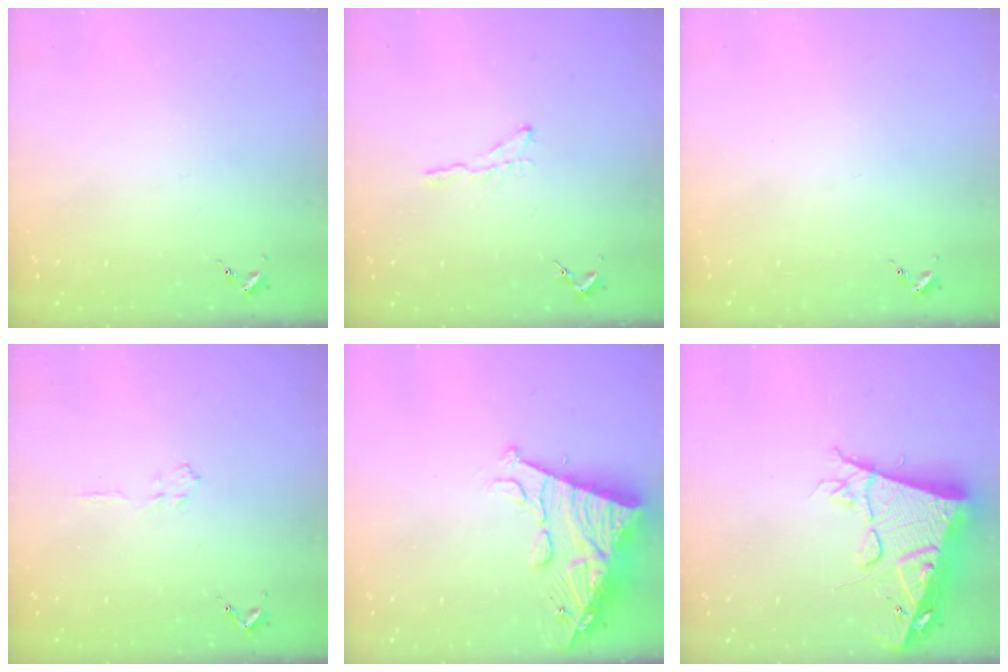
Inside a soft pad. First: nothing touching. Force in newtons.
{"total": 4.2, "press": 4.2, "slide": 0.5}
{"total": 0.0}
{"total": 3.2, "press": 3.1, "slide": 0.4}
{"total": 14.9, "press": 14.8, "slide": 1.5}
{"total": 18.3, "press": 18.1, "slide": 2.1}